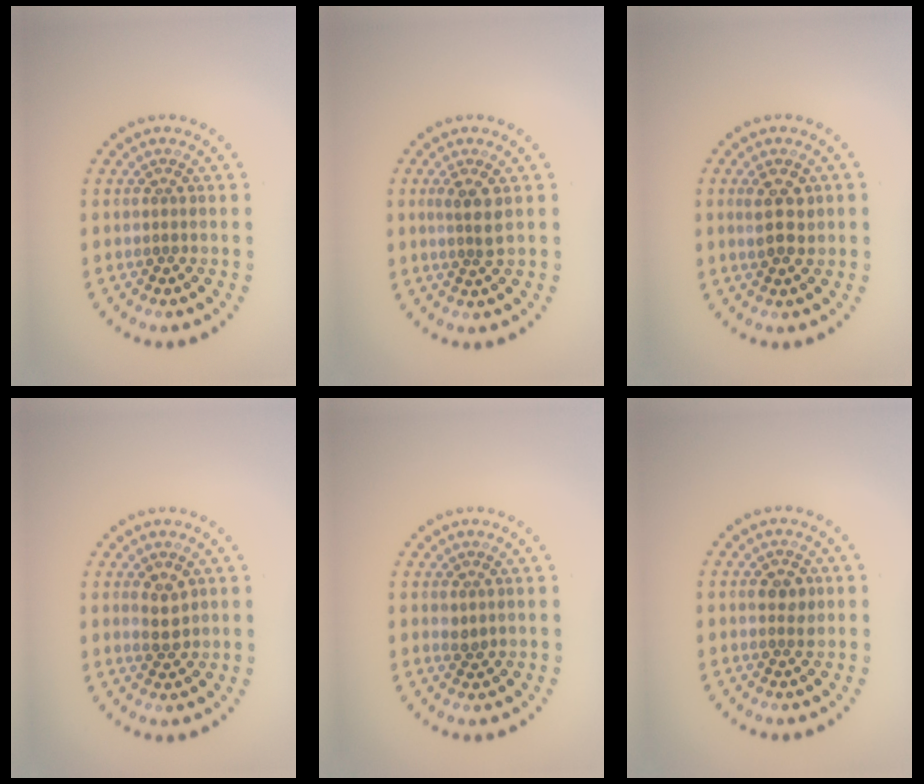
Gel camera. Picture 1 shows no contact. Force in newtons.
{"total": 2.0, "press": 1.6, "slide": 1.1}
{"total": 2.8, "press": 2.8, "slide": 0.4}
{"total": 2.0, "press": 1.9, "slide": 0.4}
{"total": 0.8, "press": 0.8, "slide": 0.2}
{"total": 1.7, "press": 1.7, "slide": 0.2}